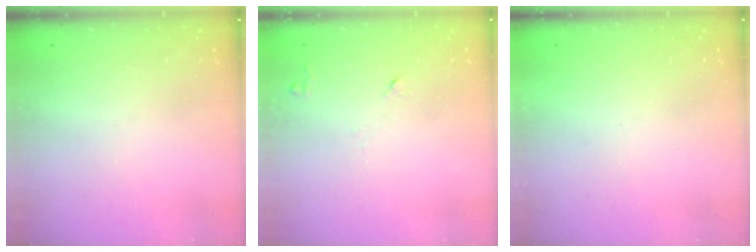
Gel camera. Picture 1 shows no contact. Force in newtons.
{"total": 5.6, "press": 5.5, "slide": 0.9}
{"total": 1.6, "press": 1.5, "slide": 0.1}